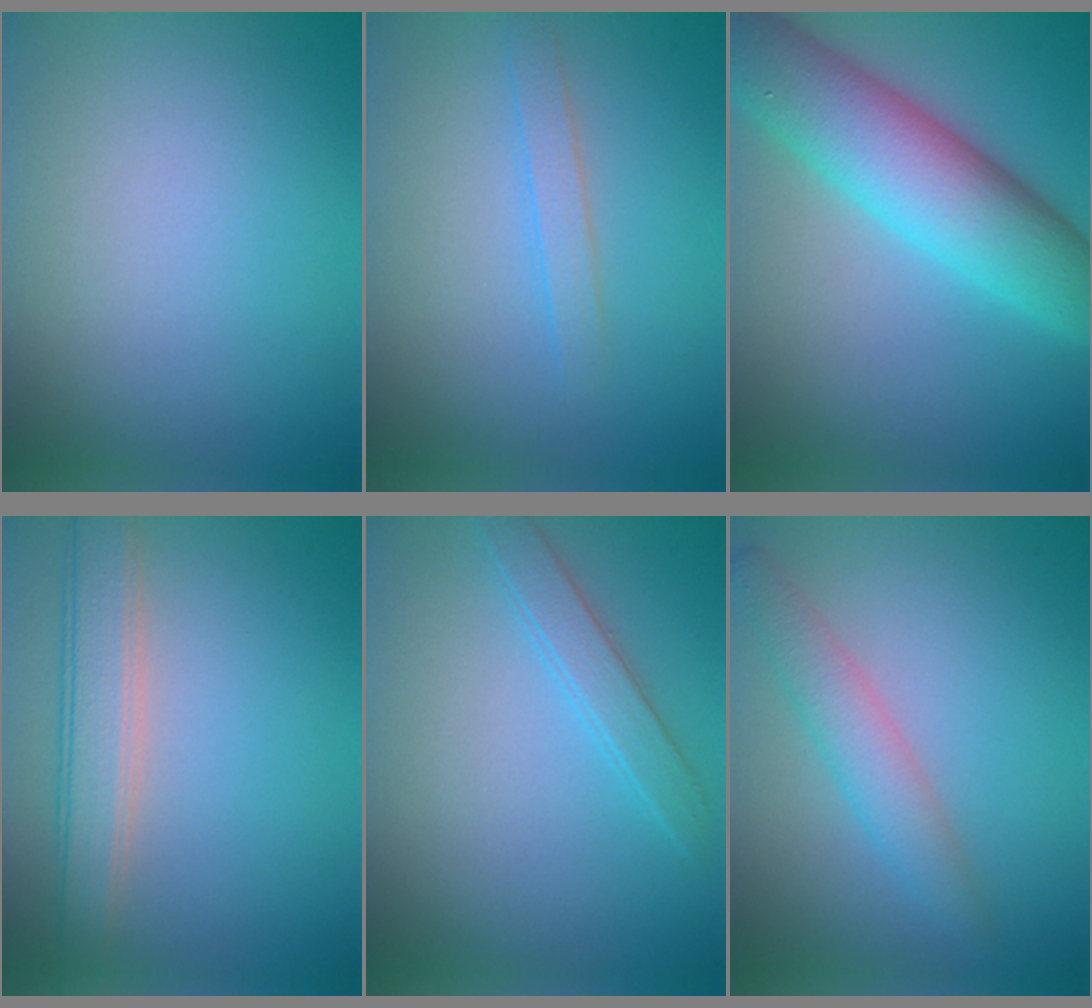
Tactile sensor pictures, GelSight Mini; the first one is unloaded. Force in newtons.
{"total": 1.5, "press": 1.5, "slide": 0.1}
{"total": 9.7, "press": 9.7, "slide": 0.2}
{"total": 4.2, "press": 4.2, "slide": 0.4}
{"total": 2.2, "press": 2.1, "slide": 0.2}
{"total": 3.0, "press": 3.0, "slide": 0.1}